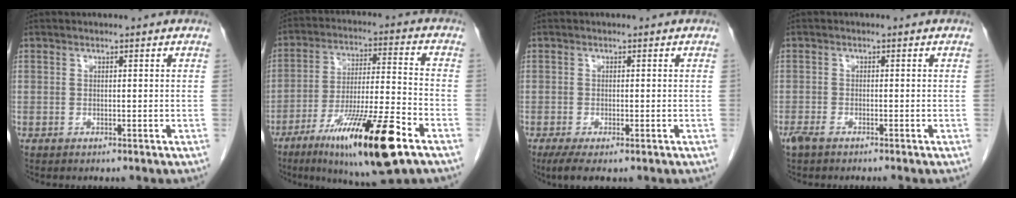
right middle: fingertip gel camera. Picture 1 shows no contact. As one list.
[{"total": 18.3, "force": [-10.1, 1.5, 15.2], "torque": [-0.251, -0.035, -0.168]}, {"total": 4.1, "force": [-2.5, 1.1, 3.0], "torque": [-0.054, -0.011, -0.039]}, {"total": 2.3, "force": [-1.8, 0.4, 1.3], "torque": [-0.025, -0.004, -0.033]}]